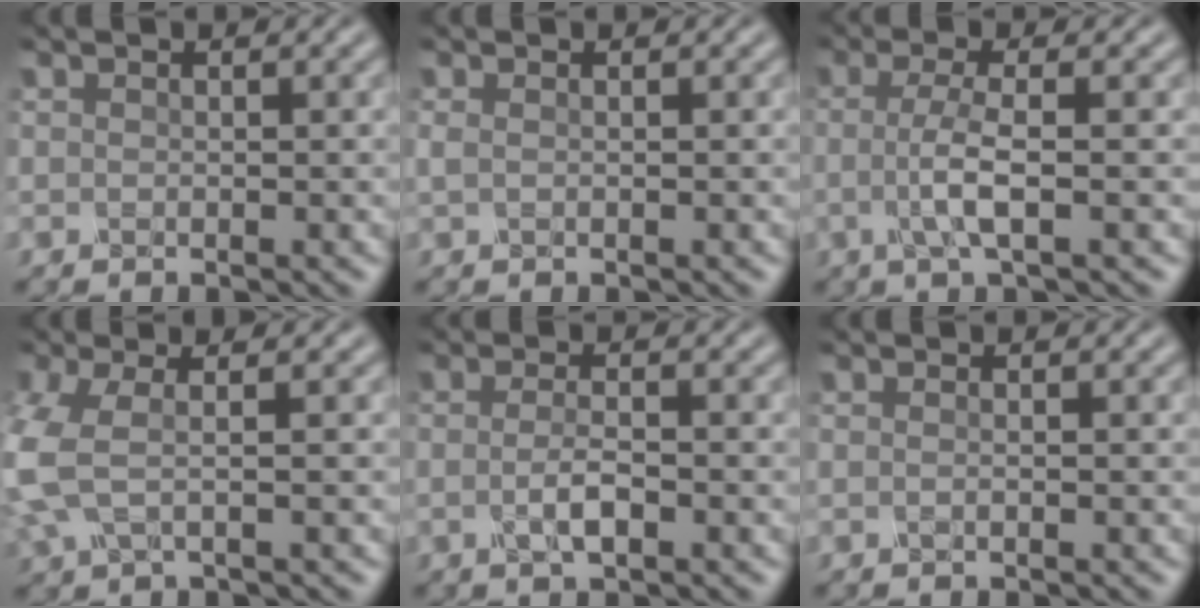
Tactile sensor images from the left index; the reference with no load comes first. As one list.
[{"total": 0.6, "force": [0.2, 0.3, 0.6], "torque": [-0.014, 0.001, 0.003]}, {"total": 3.6, "force": [-0.3, 0.9, 3.5], "torque": [-0.068, -0.002, -0.010]}, {"total": 4.6, "force": [0.0, 2.0, 4.2], "torque": [-0.117, 0.000, -0.006]}, {"total": 2.4, "force": [-0.6, 0.7, 2.2], "torque": [-0.044, 0.000, -0.014]}, {"total": 0.7, "force": [-0.1, 0.2, 0.6], "torque": [-0.012, -0.004, -0.005]}]